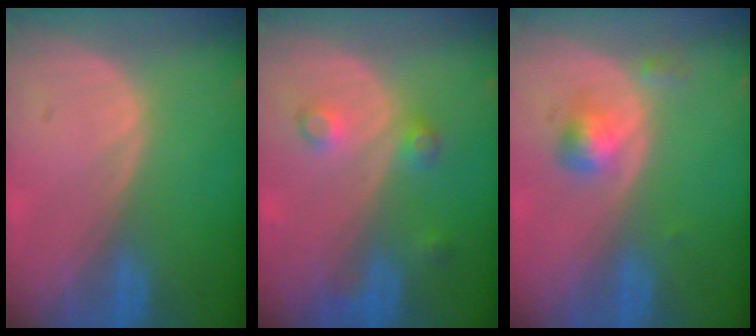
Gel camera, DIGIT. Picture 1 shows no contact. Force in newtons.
{"total": 3.7, "press": 3.4, "slide": 1.4}
{"total": 3.1, "press": 3.1, "slide": 0.2}